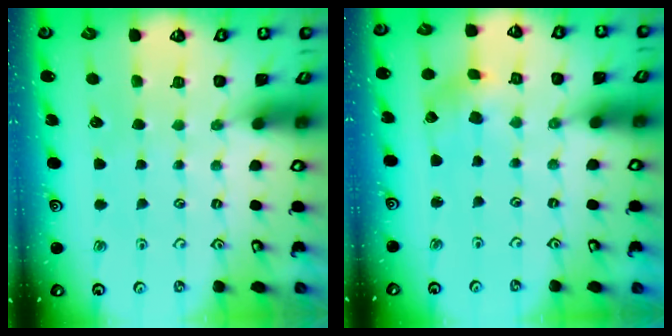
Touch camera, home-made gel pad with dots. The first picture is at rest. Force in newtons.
{"total": 2.6, "press": 2.6, "slide": 0.4}